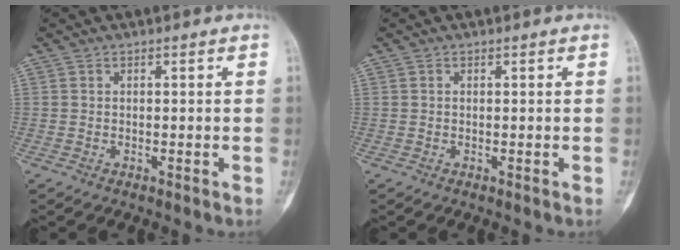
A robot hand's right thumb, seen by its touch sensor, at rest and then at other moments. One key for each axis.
{"total": 0.0}